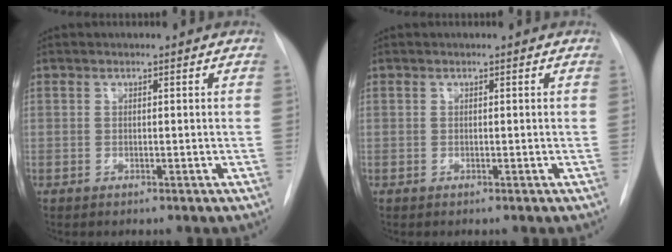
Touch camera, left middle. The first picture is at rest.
{"total": 0.0}